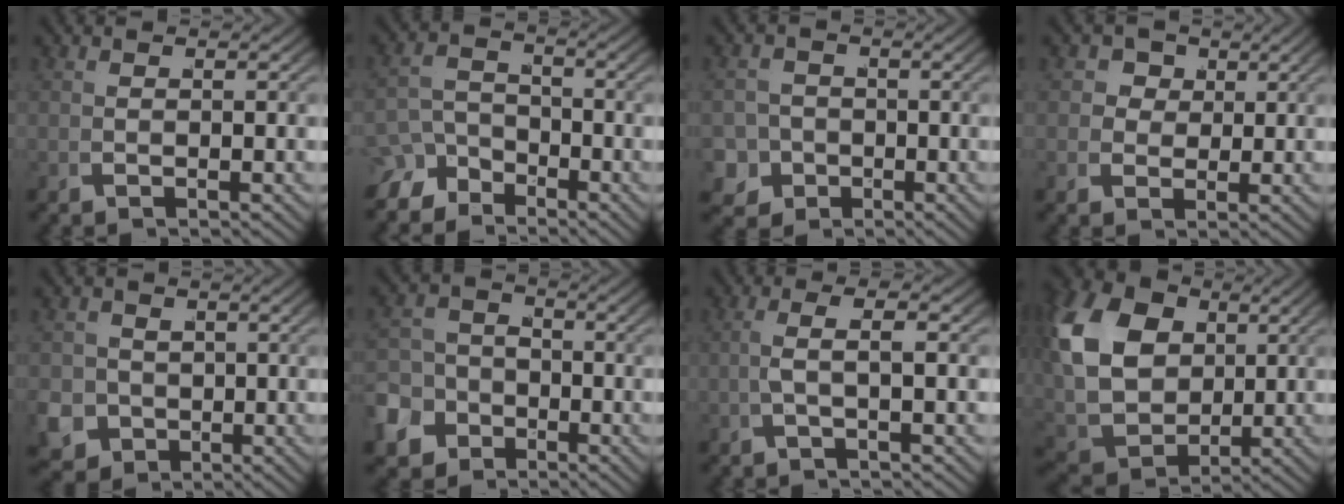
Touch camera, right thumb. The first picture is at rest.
{"total": 4.7, "force": [-3.0, 3.3, 1.6], "torque": [-0.012, -0.020, -0.044]}
{"total": 6.4, "force": [-3.1, 5.4, 1.6], "torque": [-0.028, -0.038, -0.041]}
{"total": 4.7, "force": [1.6, 3.9, 2.0], "torque": [-0.037, -0.013, 0.030]}
{"total": 9.0, "force": [-2.3, 7.9, 3.4], "torque": [-0.086, -0.049, -0.020]}
{"total": 8.4, "force": [-3.8, 7.0, 2.6], "torque": [-0.040, -0.034, -0.059]}
{"total": 2.8, "force": [0.5, 0.3, 2.7], "torque": [-0.062, 0.003, 0.009]}
{"total": 15.7, "force": [1.9, 12.3, 9.5], "torque": [-0.244, -0.047, 0.051]}